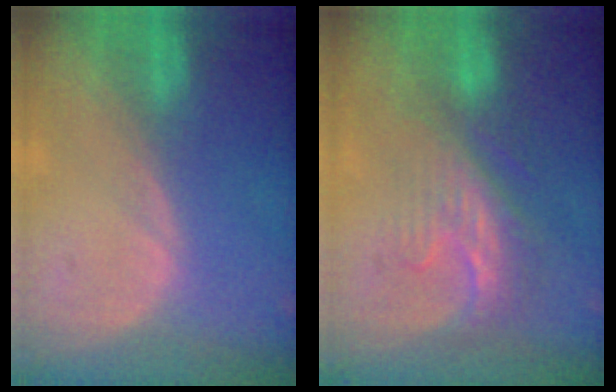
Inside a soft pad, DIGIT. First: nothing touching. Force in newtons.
{"total": 8.7, "press": 7.4, "slide": 4.6}